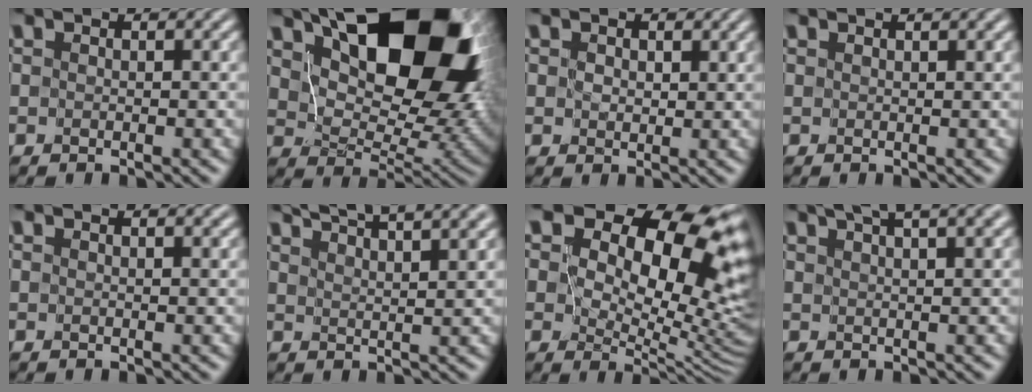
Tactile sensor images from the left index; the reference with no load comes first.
{"total": 17.5, "force": [8.4, 9.3, 12.2], "torque": [-0.183, 0.027, 0.140]}
{"total": 1.6, "force": [0.8, 1.3, 0.5], "torque": [-0.014, -0.003, 0.014]}
{"total": 1.4, "force": [1.1, 0.2, 0.8], "torque": [-0.009, -0.003, 0.008]}
{"total": 1.2, "force": [1.1, 0.1, 0.5], "torque": [-0.008, -0.004, 0.010]}
{"total": 9.4, "force": [7.6, 2.3, 5.1], "torque": [-0.047, 0.034, 0.070]}
{"total": 15.7, "force": [7.6, 7.8, 11.3], "torque": [-0.169, 0.013, 0.123]}
{"total": 7.4, "force": [5.3, 2.1, 4.6], "torque": [-0.035, 0.036, 0.044]}